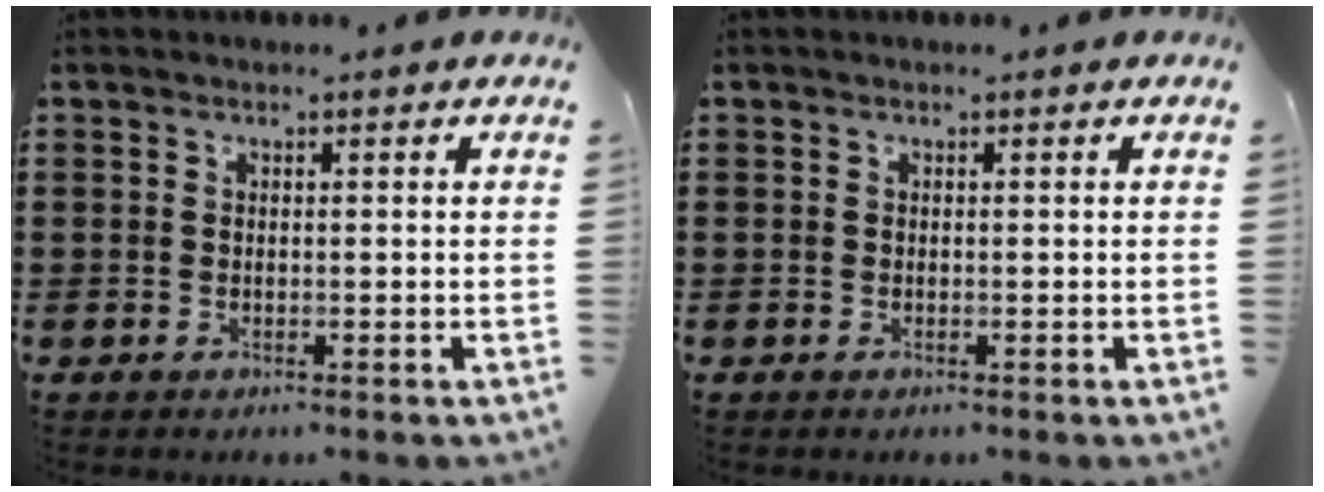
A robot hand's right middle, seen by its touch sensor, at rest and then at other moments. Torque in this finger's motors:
{"motor_torque": [-1.22, -0.92, 0.04, 0.00]}